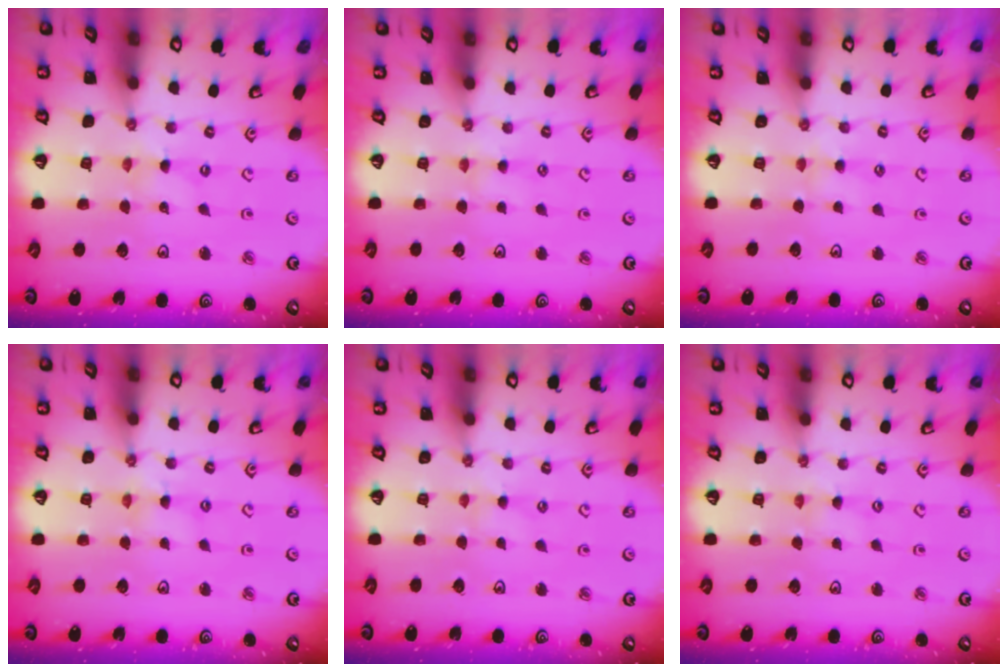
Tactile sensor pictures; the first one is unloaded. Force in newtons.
{"total": 2.2, "press": 2.2, "slide": 0.3}
{"total": 2.6, "press": 2.5, "slide": 0.5}
{"total": 1.8, "press": 1.8, "slide": 0.3}
{"total": 1.1, "press": 1.1, "slide": 0.4}
{"total": 0.0}